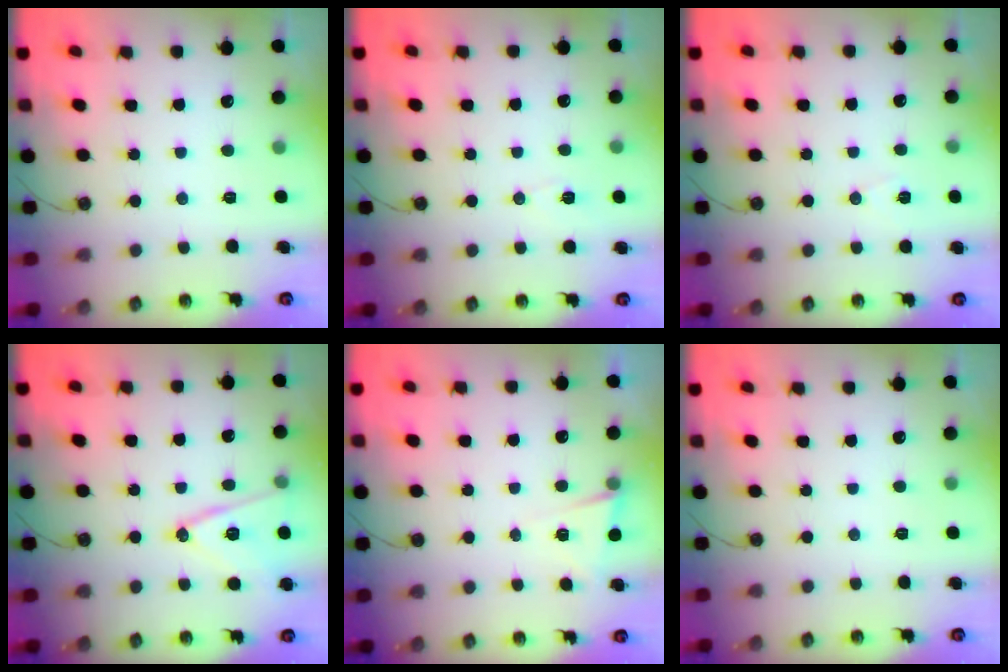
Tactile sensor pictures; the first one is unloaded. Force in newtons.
{"total": 4.1, "press": 3.1, "slide": 2.6}
{"total": 7.2, "press": 5.7, "slide": 4.3}
{"total": 13.8, "press": 13.3, "slide": 3.4}
{"total": 4.4, "press": 4.1, "slide": 1.7}
{"total": 2.0, "press": 0.4, "slide": 2.0}